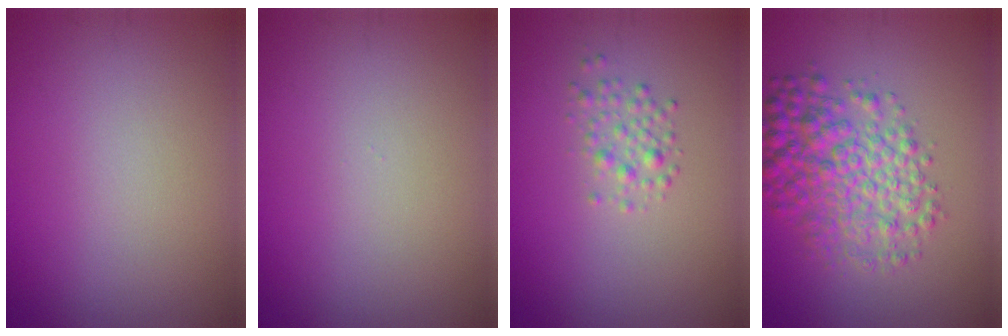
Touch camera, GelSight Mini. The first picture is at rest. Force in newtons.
{"total": 0.0}
{"total": 1.6, "press": 1.6, "slide": 0.1}
{"total": 6.2, "press": 6.2, "slide": 0.1}